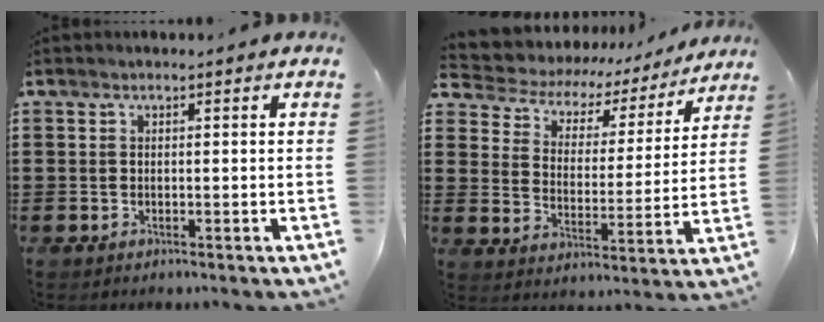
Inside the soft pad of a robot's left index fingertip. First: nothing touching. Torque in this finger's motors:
{"motor_torque": [2.14, 0.00, 0.39, 0.02]}